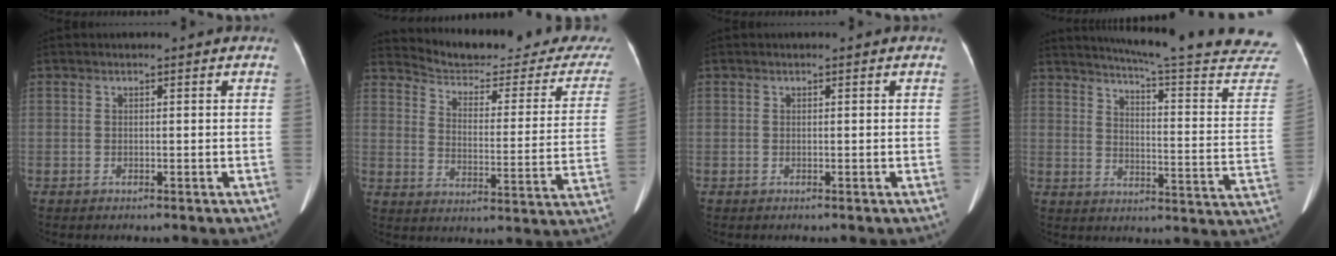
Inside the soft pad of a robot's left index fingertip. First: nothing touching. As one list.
[{"total": 23.6, "force": [22.7, 3.1, 5.6], "torque": [-0.068, -0.094, 0.272]}, {"total": 0.0}, {"total": 27.8, "force": [25.7, 0.3, 10.5], "torque": [-0.151, -0.125, 0.300]}]